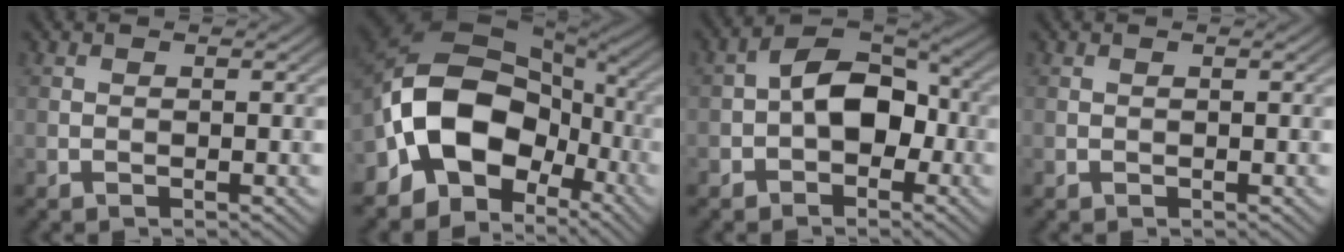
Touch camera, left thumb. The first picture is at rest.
{"total": 14.8, "force": [-4.6, 10.2, 9.6], "torque": [-0.179, 0.003, -0.106]}
{"total": 7.4, "force": [-1.3, 4.9, 5.4], "torque": [-0.077, 0.017, -0.036]}
{"total": 0.0}